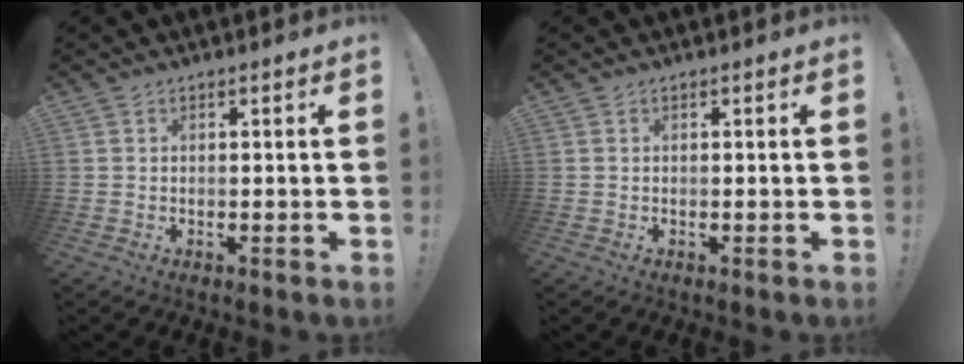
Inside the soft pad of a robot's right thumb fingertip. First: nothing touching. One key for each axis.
{"total": 0.0}